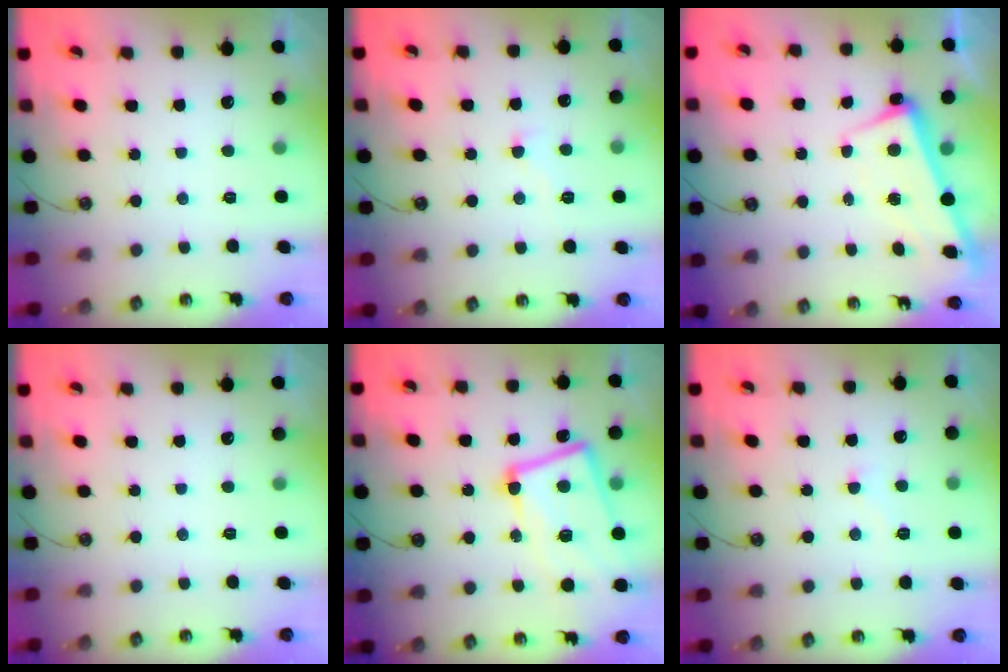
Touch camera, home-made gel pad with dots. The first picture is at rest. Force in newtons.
{"total": 2.9, "press": 2.8, "slide": 0.6}
{"total": 2.2, "press": 2.1, "slide": 0.8}
{"total": 0.0}
{"total": 13.6, "press": 13.4, "slide": 2.8}
{"total": 2.6, "press": 2.6, "slide": 0.5}